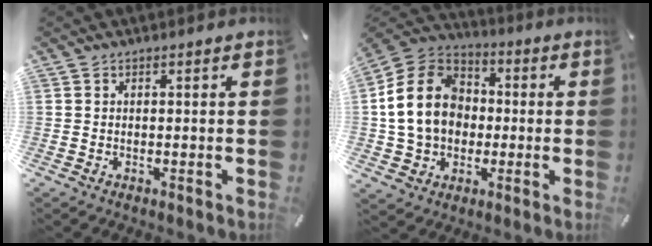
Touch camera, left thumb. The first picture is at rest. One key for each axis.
{"total": 15.3, "fx": -0.7, "fy": 13.2, "fz": 7.7, "tx": -0.176, "ty": 0.027, "tz": -0.012}